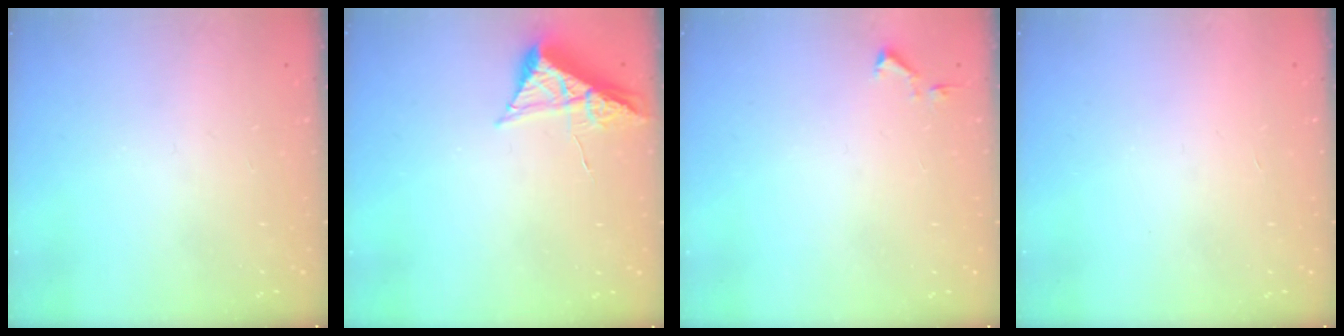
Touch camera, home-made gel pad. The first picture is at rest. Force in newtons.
{"total": 7.9, "press": 7.9, "slide": 0.8}
{"total": 3.5, "press": 3.4, "slide": 0.6}
{"total": 1.6, "press": 1.6, "slide": 0.1}